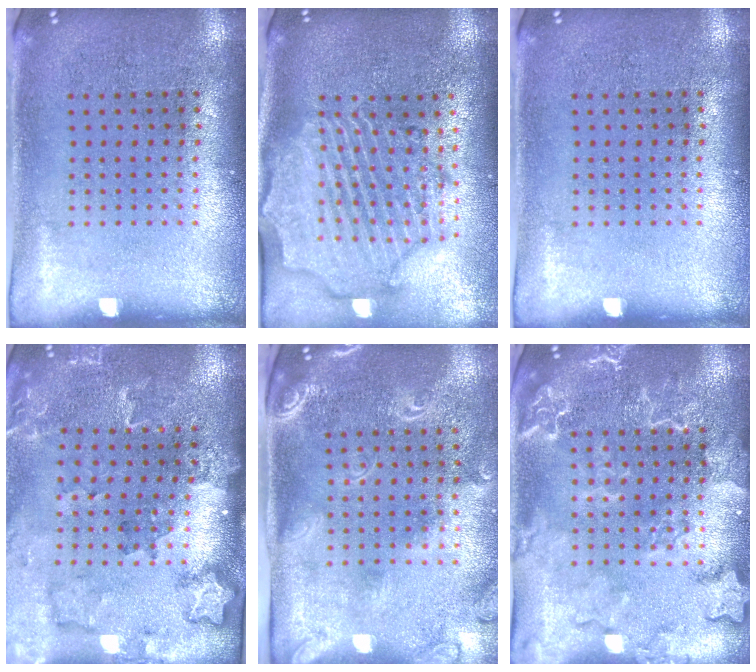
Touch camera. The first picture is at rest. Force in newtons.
{"total": 2.9, "press": 2.5, "slide": 1.4}
{"total": 0.0}
{"total": 1.8, "press": 1.8, "slide": 0.2}
{"total": 2.4, "press": 1.8, "slide": 1.6}
{"total": 2.5, "press": 2.4, "slide": 0.4}